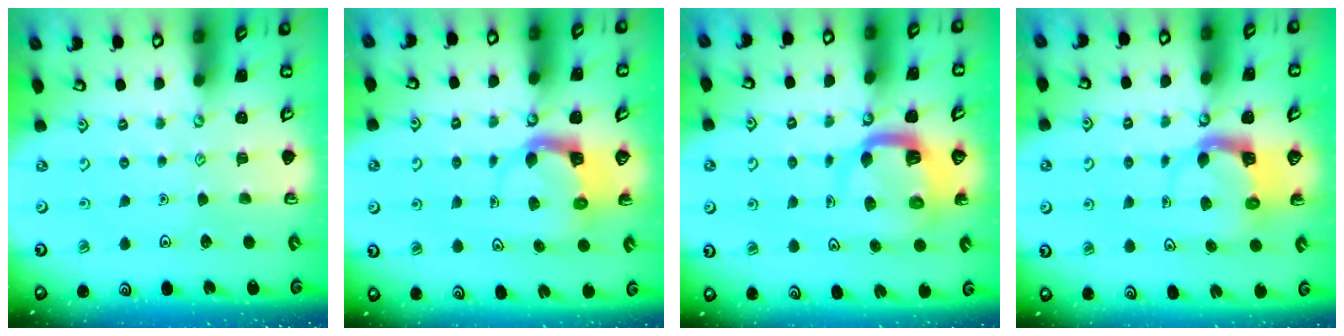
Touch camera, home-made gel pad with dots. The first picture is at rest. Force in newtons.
{"total": 3.8, "press": 3.7, "slide": 0.7}
{"total": 7.1, "press": 7.0, "slide": 1.0}
{"total": 3.6, "press": 3.6, "slide": 0.6}